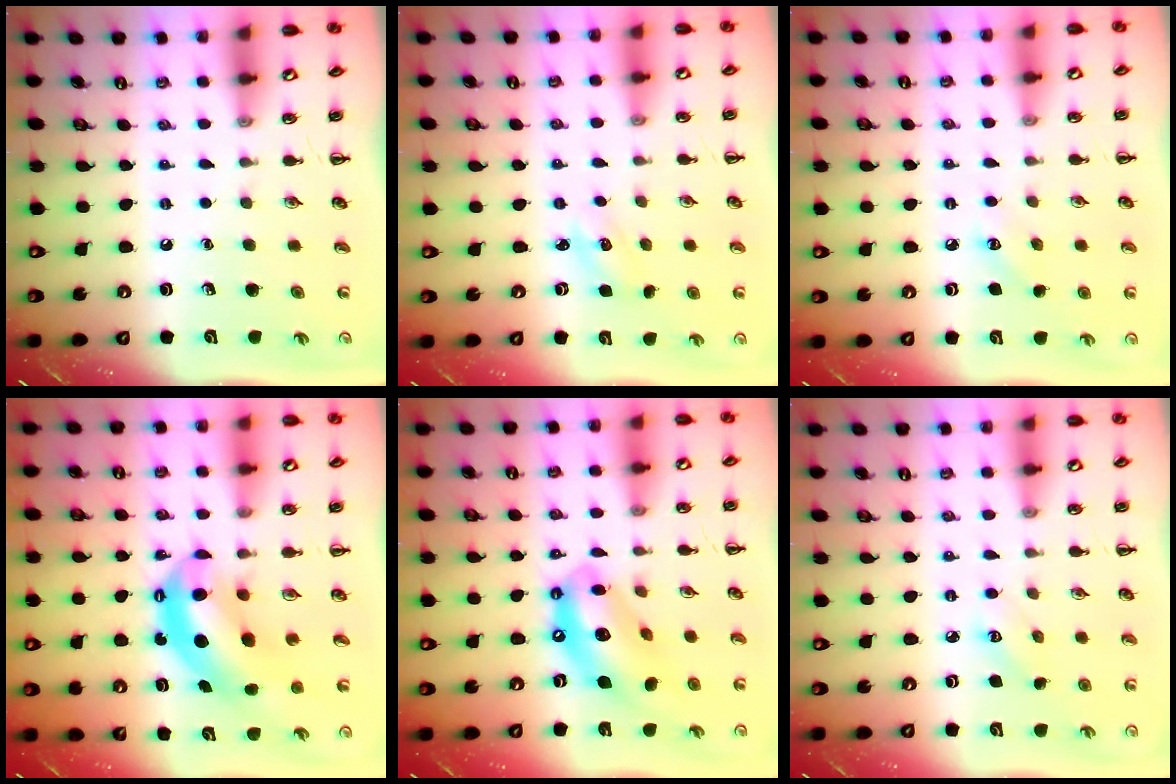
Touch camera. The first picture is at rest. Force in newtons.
{"total": 1.8, "press": 1.8, "slide": 0.5}
{"total": 4.7, "press": 4.5, "slide": 1.2}
{"total": 10.1, "press": 9.7, "slide": 2.7}
{"total": 13.7, "press": 13.3, "slide": 3.5}
{"total": 2.9, "press": 2.8, "slide": 0.8}